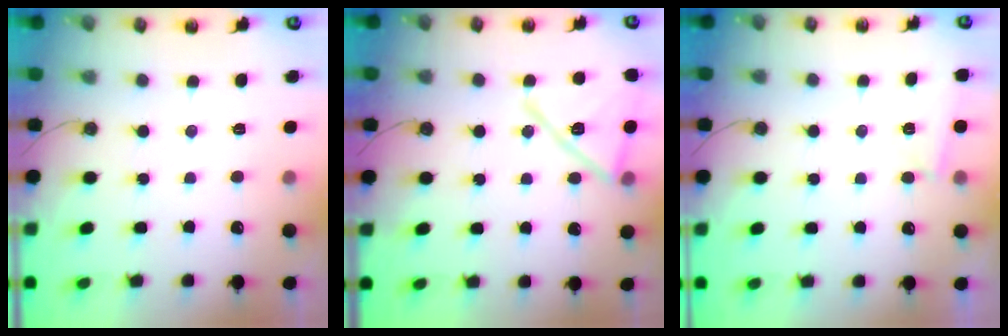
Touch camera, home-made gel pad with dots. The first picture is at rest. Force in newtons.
{"total": 16.4, "press": 15.1, "slide": 6.2}
{"total": 2.7, "press": 2.4, "slide": 1.2}